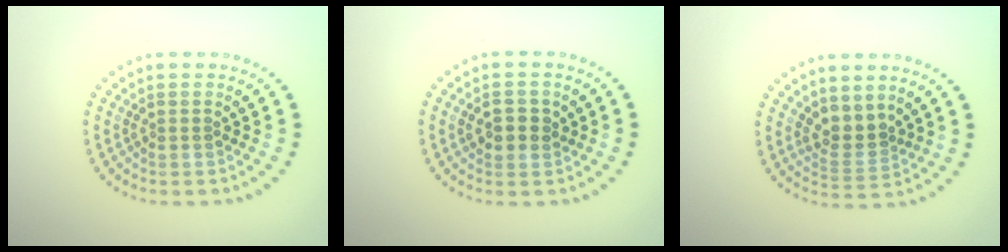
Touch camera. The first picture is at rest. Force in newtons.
{"total": 2.4, "press": 2.4, "slide": 0.5}
{"total": 2.5, "press": 1.9, "slide": 1.6}